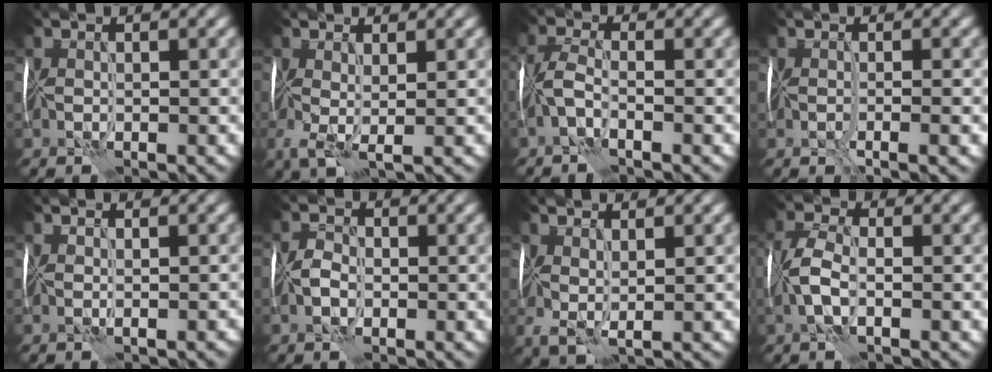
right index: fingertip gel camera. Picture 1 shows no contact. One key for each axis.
{"total": 3.2, "fx": -0.4, "fy": 1.1, "fz": 3.0, "tx": -0.062, "ty": -0.008, "tz": -0.008}
{"total": 2.6, "fx": -1.4, "fy": 0.8, "fz": 2.1, "tx": -0.052, "ty": 0.005, "tz": -0.039}
{"total": 3.1, "fx": -1.2, "fy": 0.7, "fz": 2.8, "tx": -0.045, "ty": -0.009, "tz": -0.017}
{"total": 0.9, "fx": -0.6, "fy": 0.1, "fz": 0.7, "tx": -0.008, "ty": -0.004, "tz": -0.009}
{"total": 1.8, "fx": -0.7, "fy": 1.2, "fz": 1.1, "tx": -0.020, "ty": 0.004, "tz": -0.020}
{"total": 2.0, "fx": 0.5, "fy": 0.6, "fz": 1.8, "tx": -0.044, "ty": -0.003, "tz": 0.010}
{"total": 3.7, "fx": -1.0, "fy": 1.6, "fz": 3.2, "tx": -0.079, "ty": 0.005, "tz": -0.029}